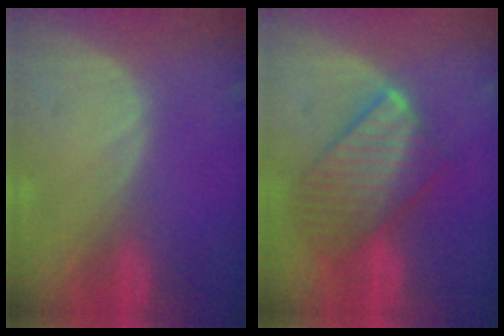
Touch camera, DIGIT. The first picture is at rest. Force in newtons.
{"total": 9.6, "press": 9.5, "slide": 0.8}